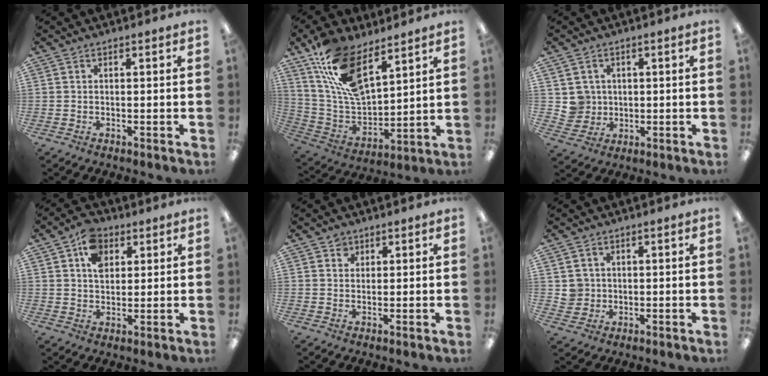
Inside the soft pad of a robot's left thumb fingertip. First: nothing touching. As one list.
[{"total": 16.9, "force": [10.3, 7.7, 11.0], "torque": [-0.222, -0.042, 0.191]}, {"total": 4.8, "force": [1.3, 4.7, 0.2], "torque": [-0.015, 0.007, 0.027]}, {"total": 8.0, "force": [3.6, 5.7, 4.3], "torque": [-0.066, 0.001, 0.063]}, {"total": 1.9, "force": [1.2, 1.4, 0.3], "torque": [0.000, -0.003, 0.022]}, {"total": 3.8, "force": [0.7, 3.7, 0.3], "torque": [-0.009, 0.006, 0.013]}]